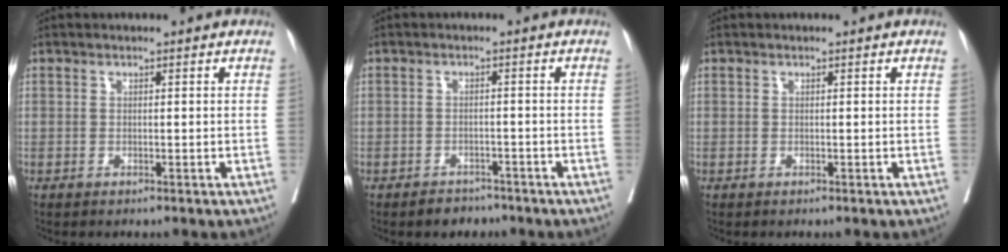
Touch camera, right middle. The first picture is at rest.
{"total": 2.9, "force": [-2.4, 1.6, 0.4], "torque": [-0.010, 0.004, -0.032]}
{"total": 0.0}